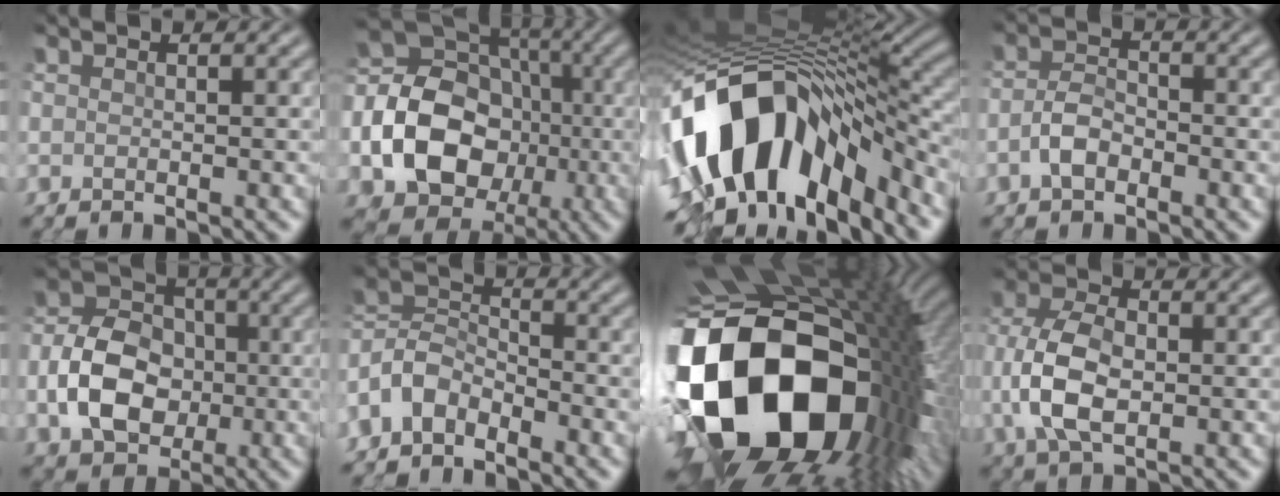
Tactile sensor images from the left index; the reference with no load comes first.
{"total": 15.6, "force": [-2.3, 12.7, 8.6], "torque": [-0.183, -0.004, -0.050]}
{"total": 15.0, "force": [-5.9, 8.4, 11.0], "torque": [-0.200, 0.001, -0.088]}
{"total": 2.5, "force": [-1.2, 1.3, 1.7], "torque": [-0.037, 0.010, -0.028]}
{"total": 7.5, "force": [-1.6, 5.4, 4.9], "torque": [-0.095, 0.008, -0.036]}
{"total": 4.6, "force": [-3.0, 2.6, 2.3], "torque": [-0.051, 0.008, -0.074]}
{"total": 22.1, "force": [-3.8, 15.1, 15.7], "torque": [-0.347, -0.077, -0.031]}
{"total": 6.7, "force": [-0.7, 4.0, 5.3], "torque": [-0.124, 0.007, -0.017]}